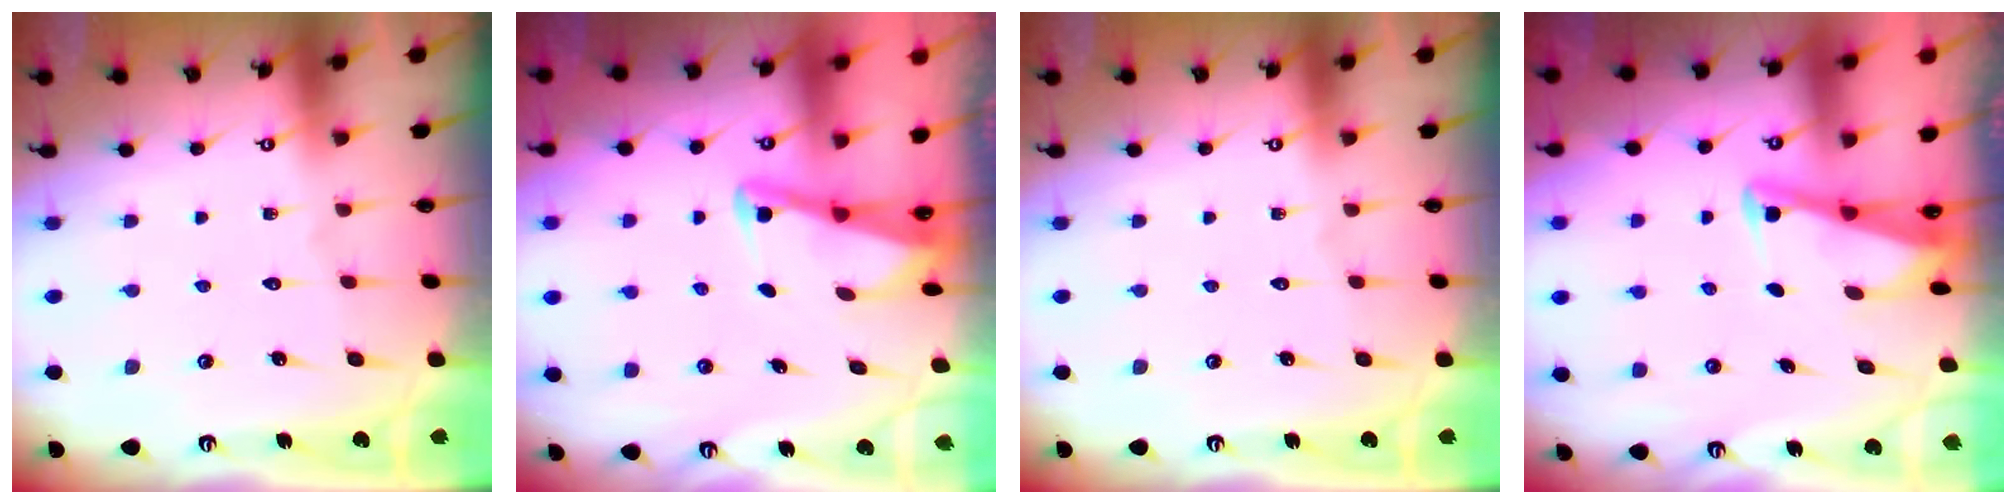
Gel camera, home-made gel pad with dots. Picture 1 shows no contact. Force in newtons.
{"total": 2.9, "press": 2.9, "slide": 0.4}
{"total": 0.0}
{"total": 2.8, "press": 2.8, "slide": 0.3}